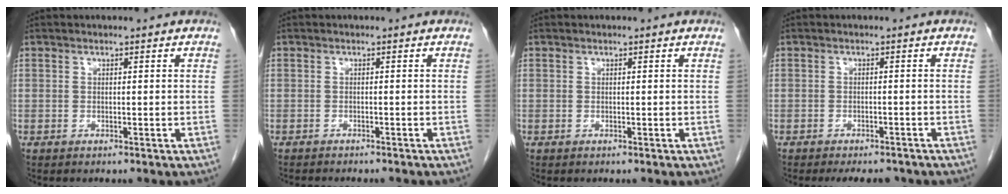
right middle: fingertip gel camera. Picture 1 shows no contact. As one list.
[{"total": 6.2, "force": [-5.6, 1.1, 2.5], "torque": [-0.027, -0.008, -0.068]}, {"total": 0.0}, {"total": 5.6, "force": [-4.8, 2.0, 2.1], "torque": [-0.019, -0.005, -0.059]}]